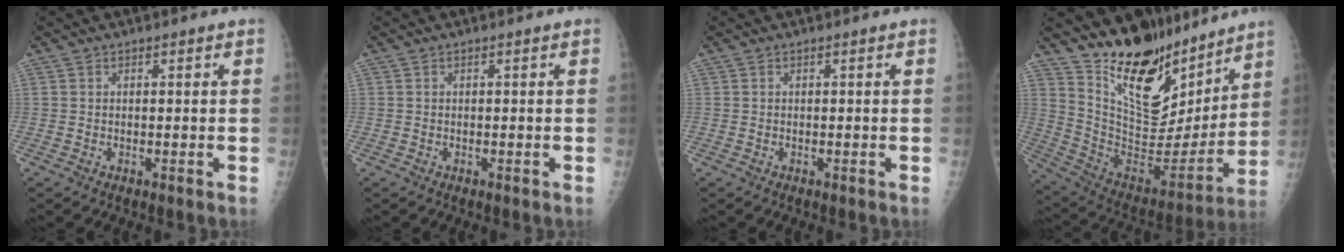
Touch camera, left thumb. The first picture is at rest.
{"total": 0.0}
{"total": 0.0}
{"total": 22.3, "force": [16.7, 9.9, 10.9], "torque": [-0.130, -0.108, 0.287]}